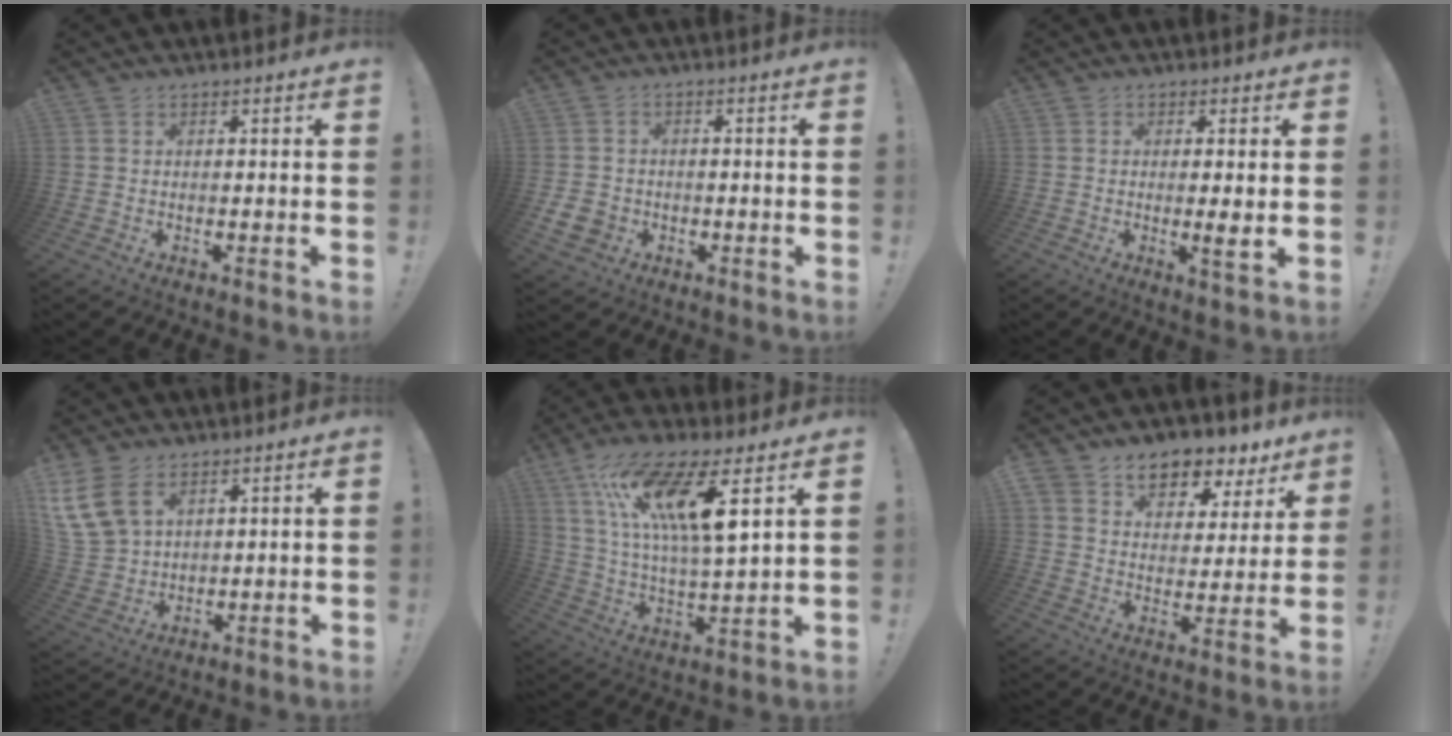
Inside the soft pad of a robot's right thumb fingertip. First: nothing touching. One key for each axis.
{"total": 5.3, "fx": -1.9, "fy": 4.6, "fz": 2.0, "tx": -0.055, "ty": 0.008, "tz": -0.033}
{"total": 4.1, "fx": -0.1, "fy": -0.3, "fz": 4.1, "tx": -0.060, "ty": -0.013, "tz": -0.003}
{"total": 12.1, "fx": 6.6, "fy": 7.8, "fz": 6.5, "tx": -0.143, "ty": -0.024, "tz": 0.132}
{"total": 17.2, "fx": 8.9, "fy": 3.4, "fz": 14.3, "tx": -0.269, "ty": -0.039, "tz": 0.135}
{"total": 9.1, "fx": 6.3, "fy": 5.7, "fz": 3.4, "tx": -0.041, "ty": -0.052, "tz": 0.112}